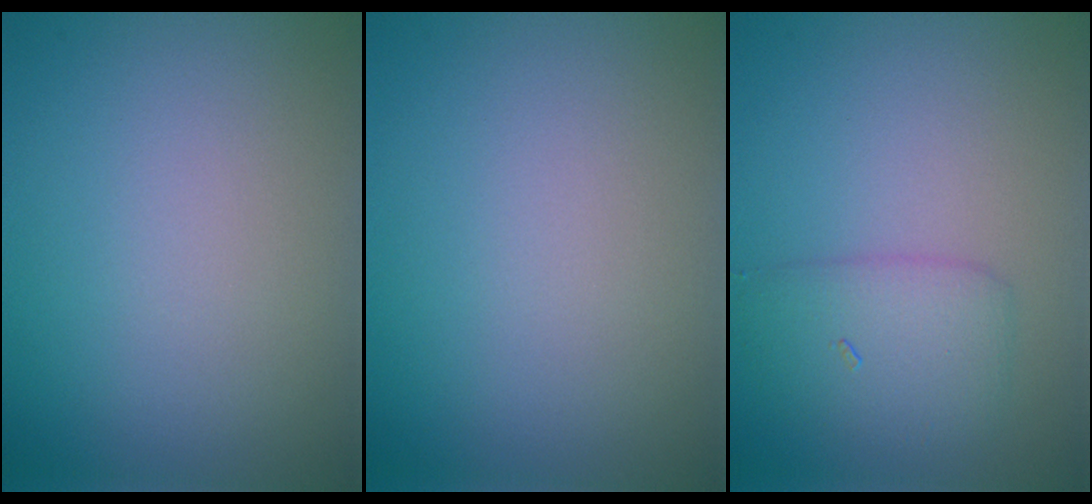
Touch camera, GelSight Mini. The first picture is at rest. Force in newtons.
{"total": 0.0}
{"total": 2.9, "press": 2.9, "slide": 0.1}